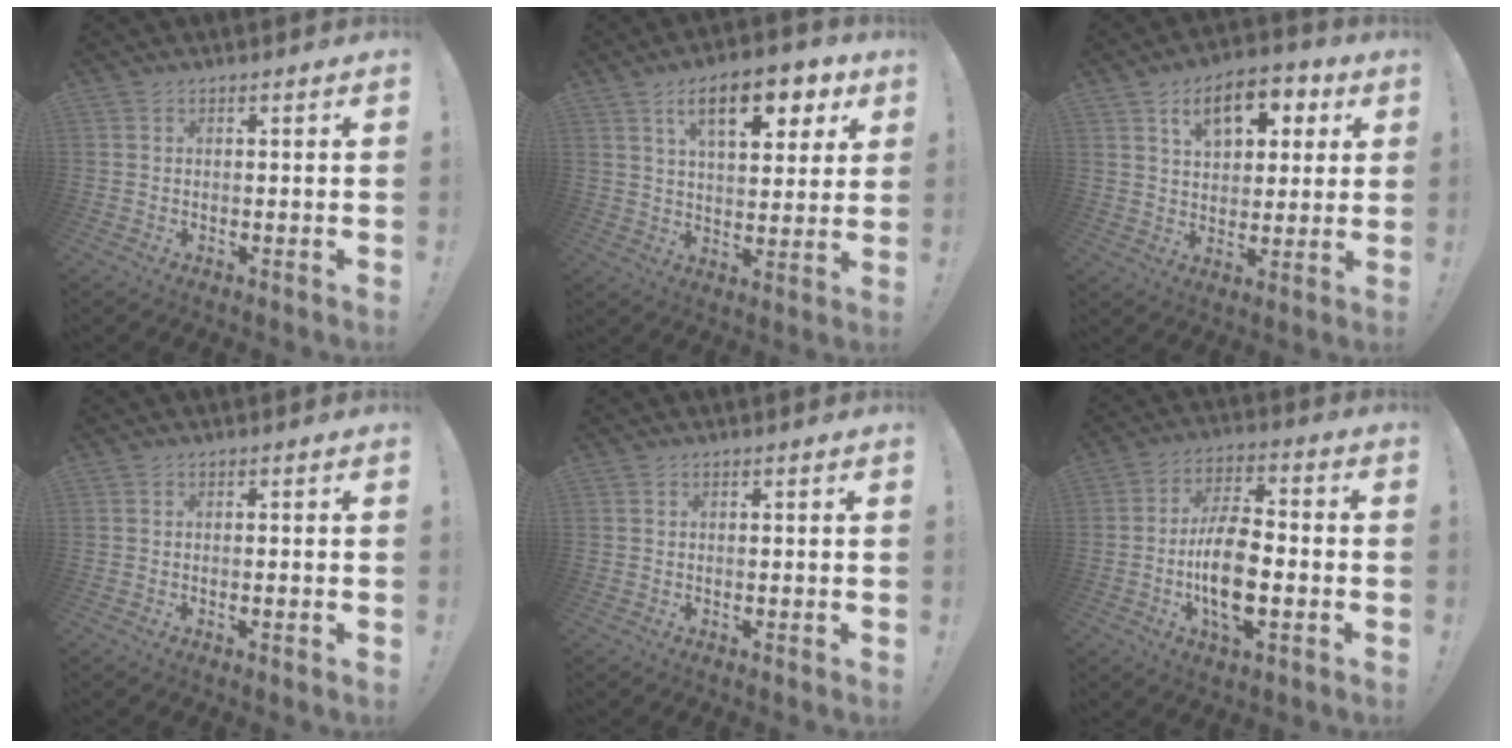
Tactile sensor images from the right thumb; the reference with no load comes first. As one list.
[{"total": 15.1, "force": [7.3, 6.7, 11.4], "torque": [-0.156, -0.027, 0.116]}, {"total": 13.3, "force": [5.7, 8.3, 8.7], "torque": [-0.119, -0.017, 0.097]}, {"total": 0.9, "force": [-0.4, -0.2, 0.7], "torque": [-0.018, 0.001, -0.006]}, {"total": 0.0}, {"total": 13.8, "force": [-3.2, 6.4, 11.8], "torque": [-0.235, 0.007, -0.059]}]